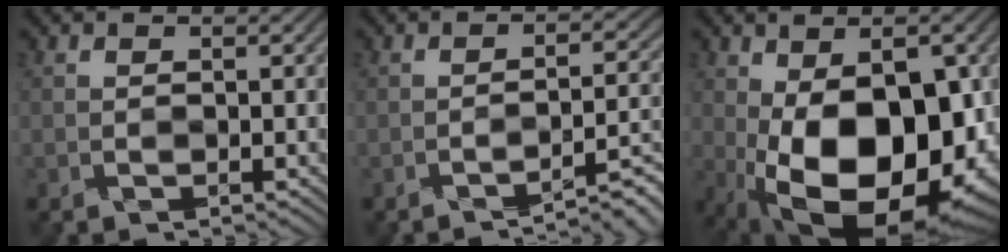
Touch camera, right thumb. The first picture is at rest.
{"total": 4.5, "force": [-3.0, 0.5, 3.3], "torque": [-0.041, 0.011, -0.058]}
{"total": 18.8, "force": [-3.9, 10.2, 15.3], "torque": [-0.215, -0.043, -0.039]}